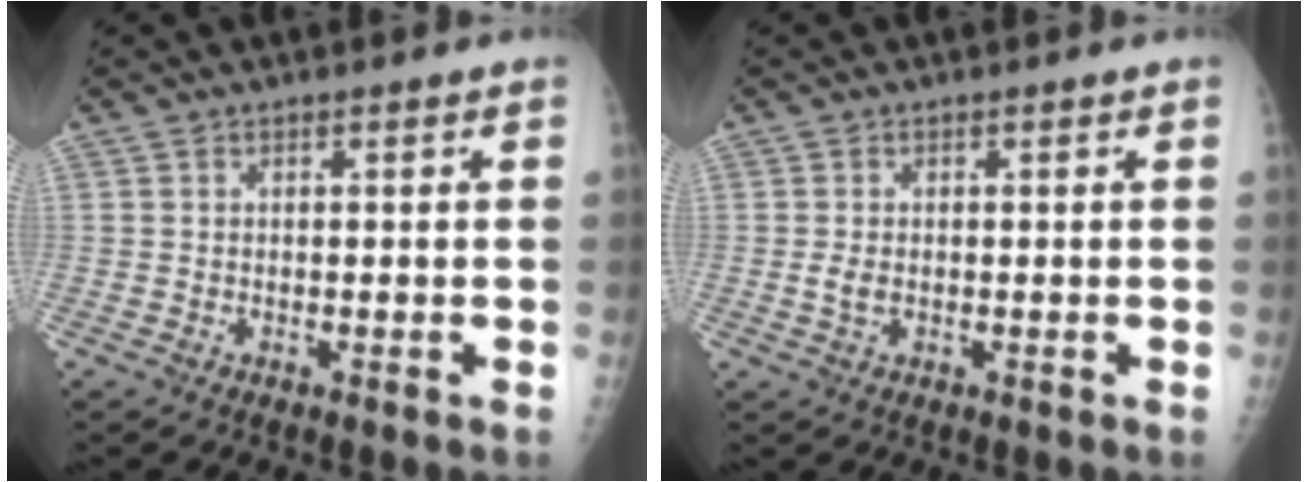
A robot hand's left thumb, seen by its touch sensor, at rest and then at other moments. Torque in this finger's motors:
{"motor_torque": [-0.21, 0.21, 0.19, -0.03, 0.02]}